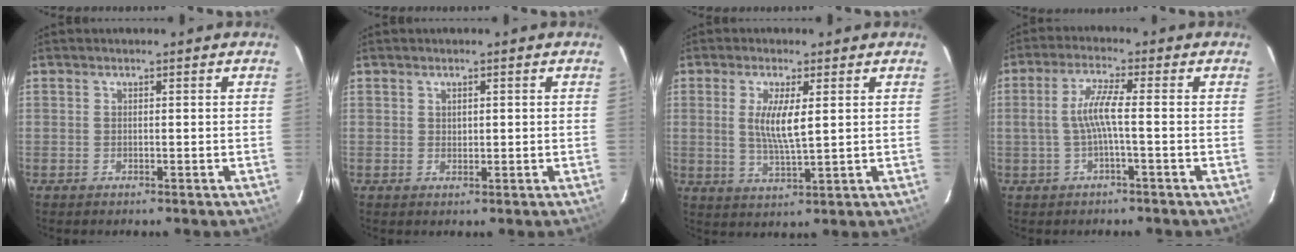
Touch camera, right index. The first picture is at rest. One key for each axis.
{"total": 1.0, "fx": 0.4, "fy": 0.7, "fz": 0.4, "tx": -0.005, "ty": 0.004, "tz": 0.009}
{"total": 6.3, "fx": 1.2, "fy": 1.0, "fz": 6.1, "tx": -0.119, "ty": -0.007, "tz": 0.023}
{"total": 5.1, "fx": -0.9, "fy": -0.1, "fz": 5.1, "tx": -0.105, "ty": 0.003, "tz": -0.014}